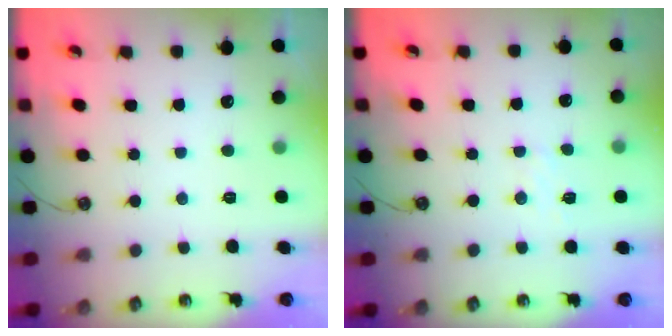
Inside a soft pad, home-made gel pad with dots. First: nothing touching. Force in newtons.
{"total": 5.3, "press": 5.3, "slide": 0.6}